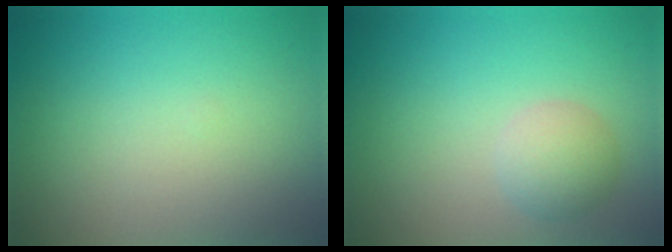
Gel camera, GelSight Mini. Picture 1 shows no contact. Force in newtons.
{"total": 1.9, "press": 1.9, "slide": 0.1}